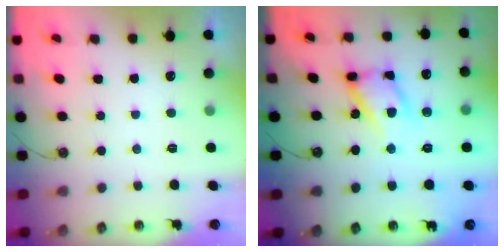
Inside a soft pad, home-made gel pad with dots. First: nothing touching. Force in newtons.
{"total": 13.7, "press": 13.5, "slide": 1.8}